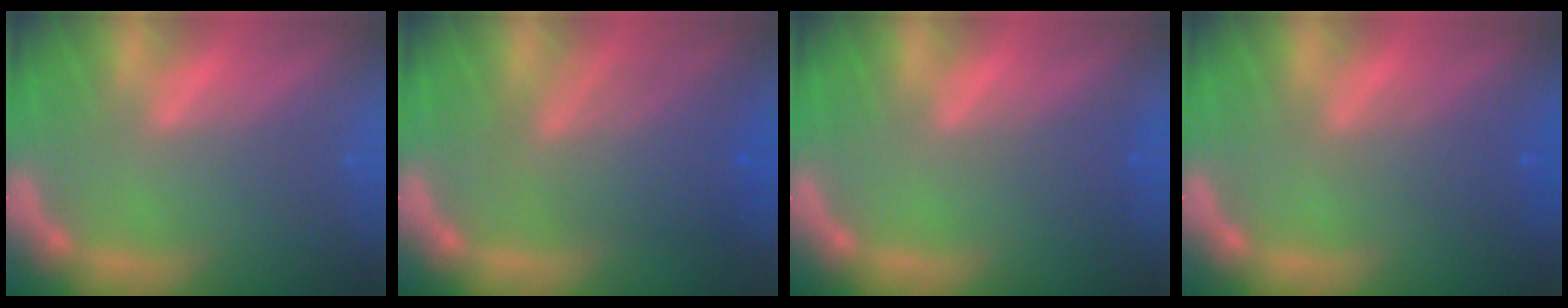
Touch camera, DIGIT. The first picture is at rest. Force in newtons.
{"total": 6.1}
{"total": 1.5}
{"total": 2.4}